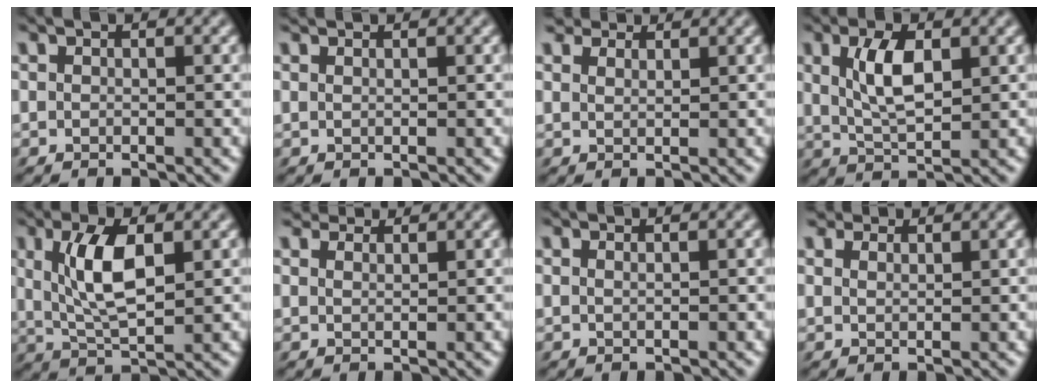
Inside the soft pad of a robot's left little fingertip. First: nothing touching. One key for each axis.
{"total": 0.8, "fx": 0.7, "fy": -0.3, "fz": 0.0, "tx": -0.003, "ty": 0.005, "tz": 0.013}
{"total": 3.4, "fx": 2.7, "fy": 1.7, "fz": 1.3, "tx": -0.069, "ty": 0.001, "tz": 0.053}
{"total": 3.5, "fx": 0.8, "fy": 0.7, "fz": 3.4, "tx": -0.068, "ty": 0.003, "tz": 0.012}
{"total": 4.8, "fx": 1.1, "fy": 0.8, "fz": 4.6, "tx": -0.088, "ty": 0.004, "tz": 0.016}
{"total": 2.7, "fx": 2.5, "fy": 0.9, "fz": 0.7, "tx": -0.043, "ty": -0.008, "tz": 0.051}
{"total": 0.7, "fx": 0.4, "fy": -0.6, "fz": 0.0, "tx": -0.002, "ty": 0.000, "tz": 0.005}
{"total": 3.0, "fx": 2.4, "fy": 1.5, "fz": 1.2, "tx": -0.062, "ty": 0.001, "tz": 0.048}